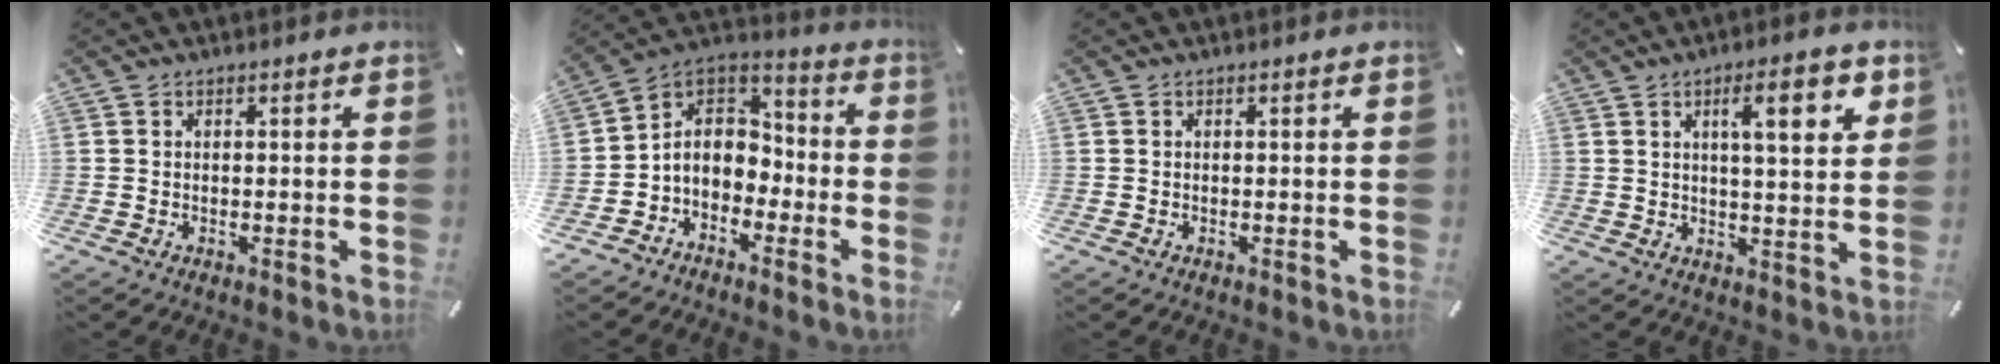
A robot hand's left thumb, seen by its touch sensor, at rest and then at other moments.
{"total": 7.6, "force": [-2.7, 6.8, 2.1], "torque": [-0.067, 0.003, -0.052]}
{"total": 0.0}
{"total": 11.0, "force": [4.5, 2.8, 9.6], "torque": [-0.145, -0.009, 0.063]}